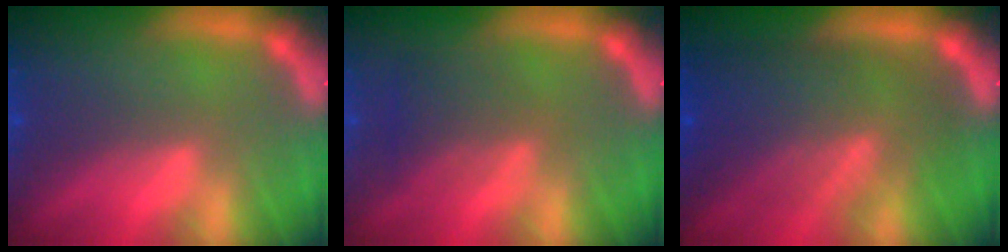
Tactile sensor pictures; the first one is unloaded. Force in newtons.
{"total": 3.0}
{"total": 9.5}